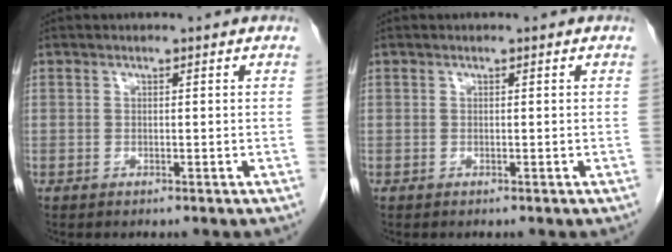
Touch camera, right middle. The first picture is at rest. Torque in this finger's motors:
{"motor_torque": [-0.34, 0.06, 0.04, 0.00]}